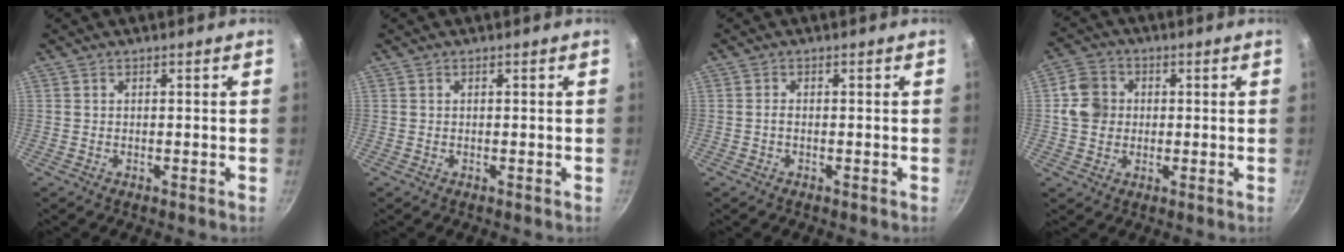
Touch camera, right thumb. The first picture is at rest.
{"total": 0.0}
{"total": 0.8, "force": [-0.3, 0.3, 0.6], "torque": [-0.014, 0.004, -0.008]}
{"total": 7.3, "force": [0.6, 6.5, 3.4], "torque": [-0.038, 0.006, -0.002]}